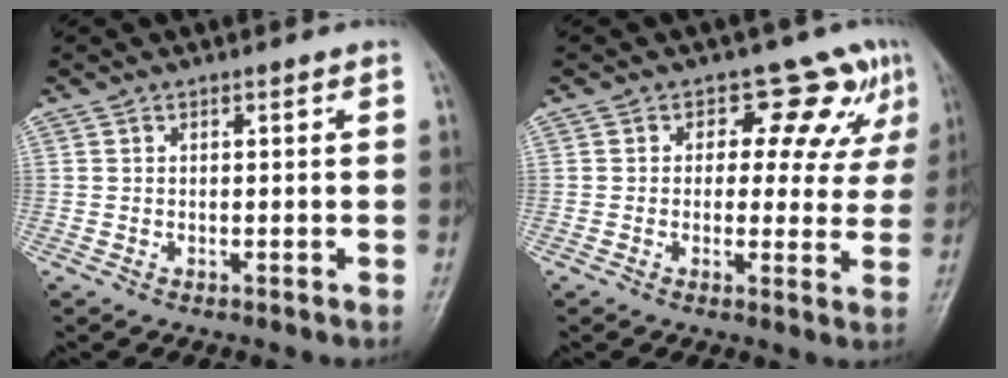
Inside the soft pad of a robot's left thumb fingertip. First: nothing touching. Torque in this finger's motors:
{"motor_torque": [-0.10, 0.20, -0.12, -0.07, 0.08]}